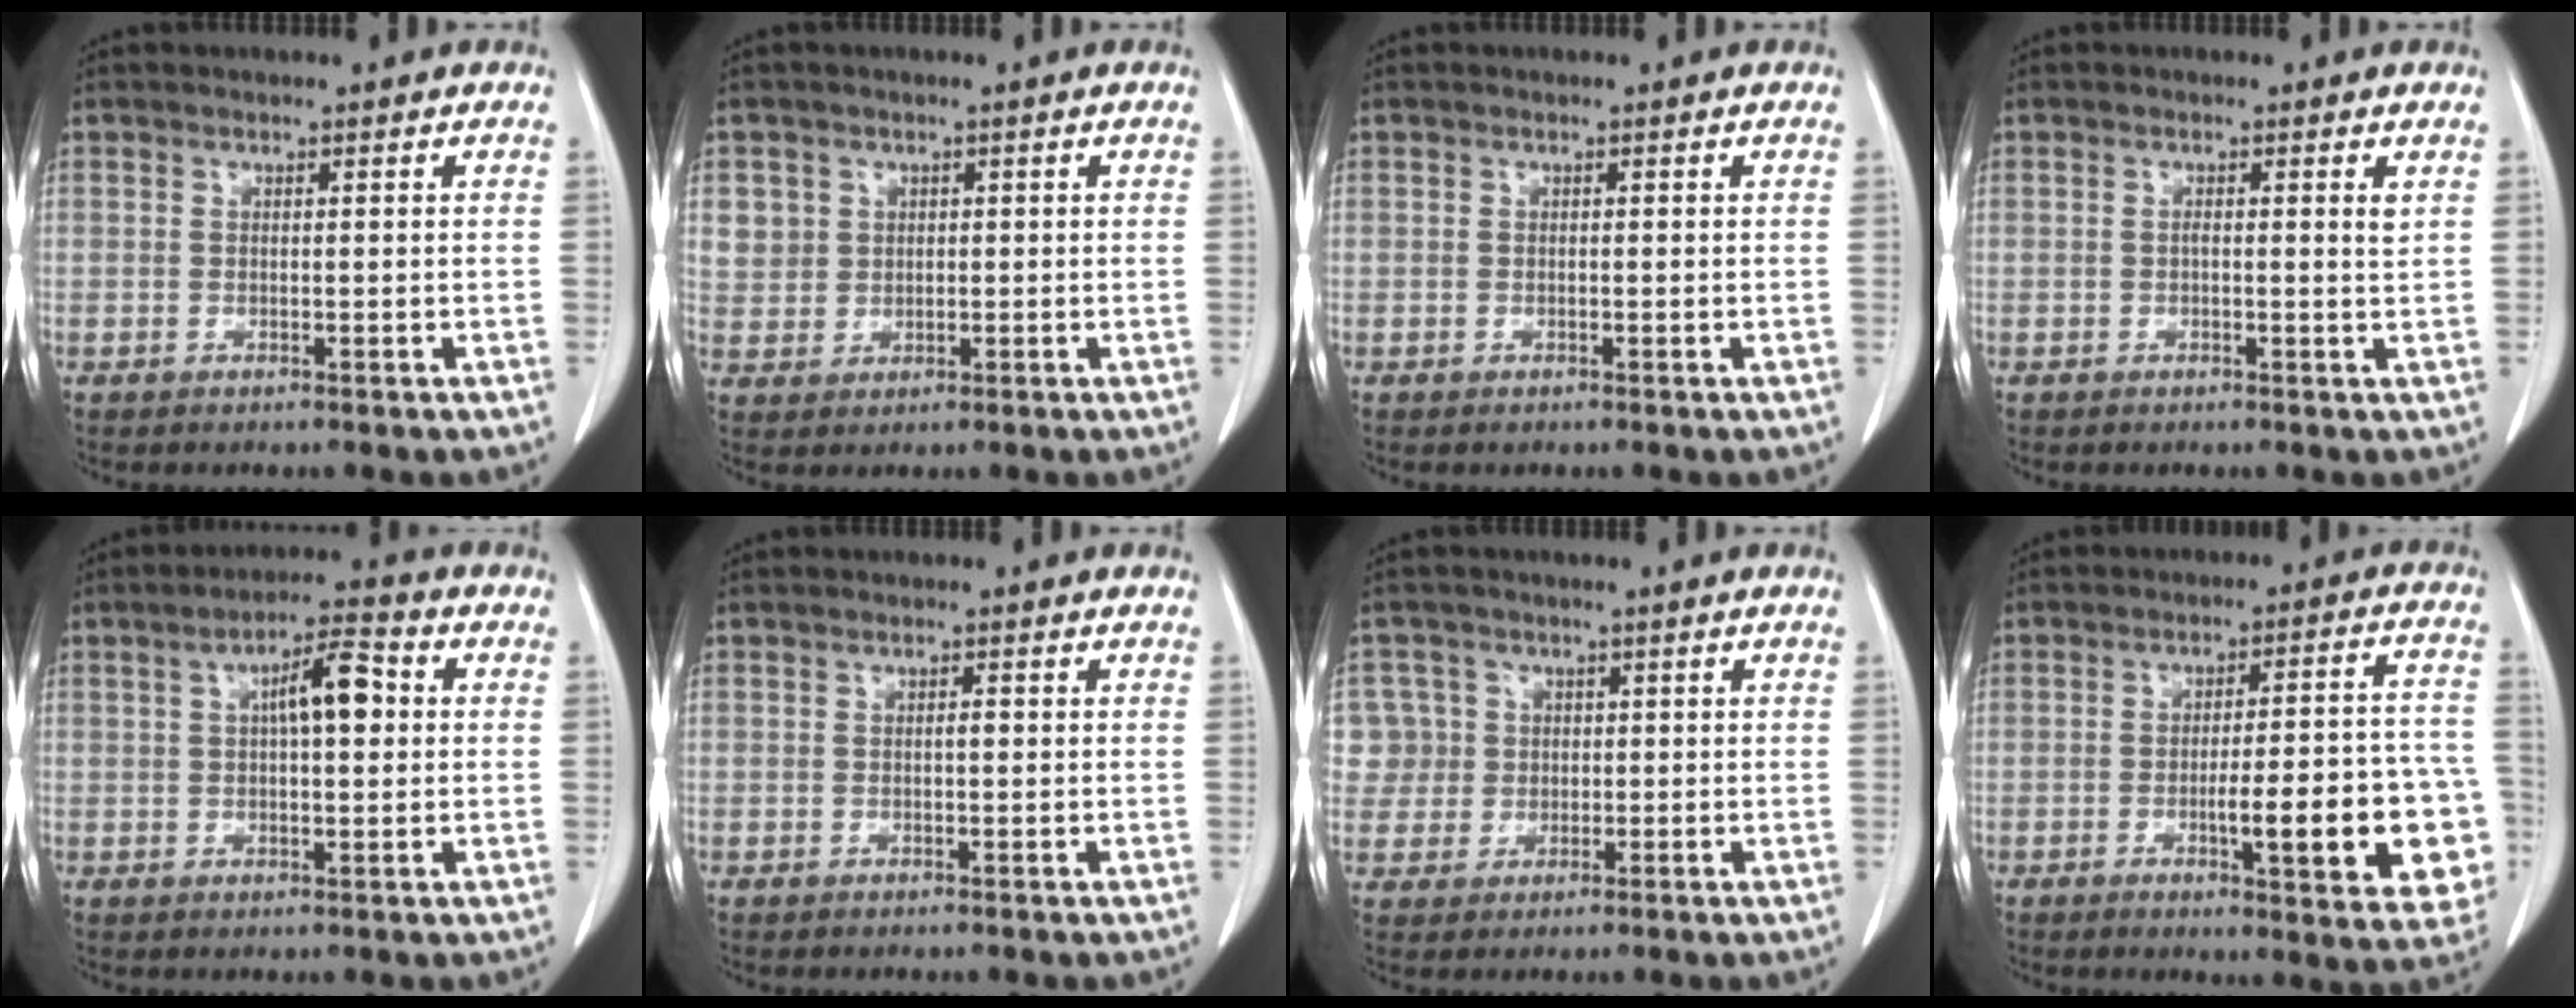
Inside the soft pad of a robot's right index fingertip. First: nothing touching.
{"total": 4.2, "force": [1.4, 3.9, 0.4], "torque": [-0.001, 0.001, 0.032]}
{"total": 0.0}
{"total": 1.7, "force": [0.4, 0.0, 1.6], "torque": [-0.030, 0.001, 0.004]}
{"total": 7.4, "force": [1.5, 2.0, 7.0], "torque": [-0.115, 0.019, 0.021]}
{"total": 0.9, "force": [0.0, 0.3, 0.8], "torque": [-0.013, 0.003, 0.001]}
{"total": 6.7, "force": [1.2, 6.5, 0.0], "torque": [0.003, 0.027, 0.032]}
{"total": 16.5, "force": [-4.6, 3.2, 15.5], "torque": [-0.130, 0.028, -0.046]}